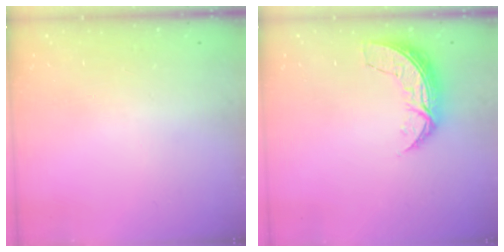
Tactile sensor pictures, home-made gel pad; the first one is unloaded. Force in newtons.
{"total": 7.3, "press": 7.3, "slide": 0.4}